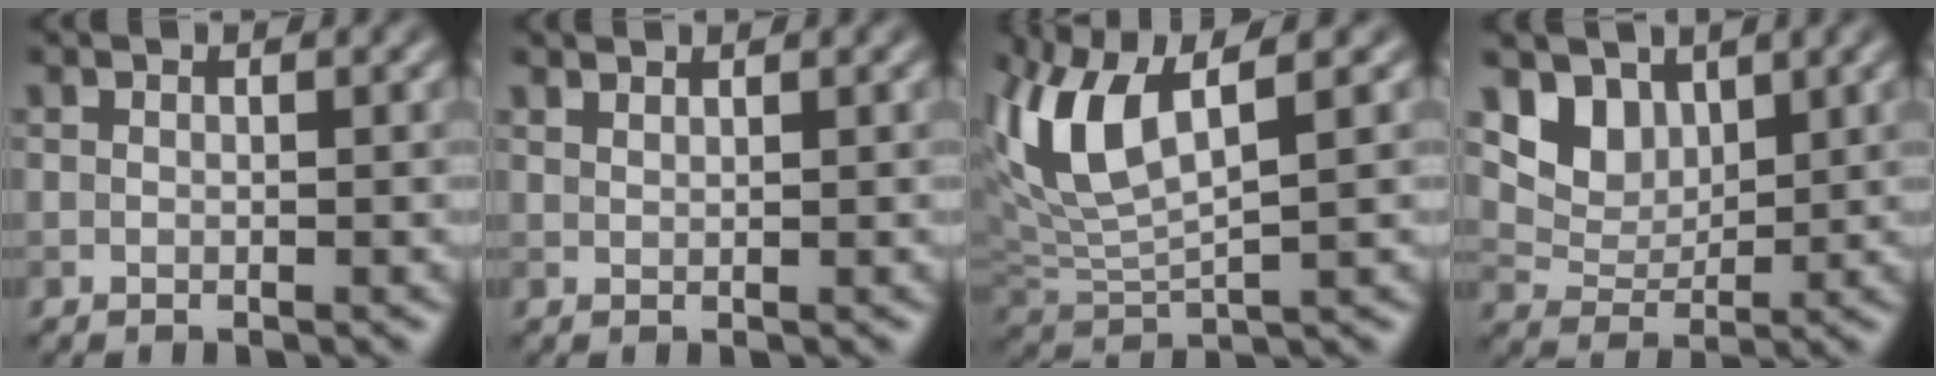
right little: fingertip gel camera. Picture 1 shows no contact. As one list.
[{"total": 0.9, "force": [0.8, 0.0, 0.2], "torque": [-0.002, -0.004, 0.013]}, {"total": 7.4, "force": [3.0, 2.6, 6.2], "torque": [-0.145, 0.008, 0.058]}, {"total": 4.7, "force": [2.9, 3.1, 2.0], "torque": [-0.050, -0.025, 0.068]}]